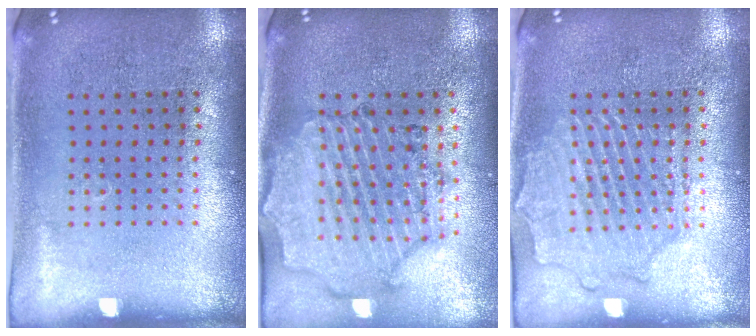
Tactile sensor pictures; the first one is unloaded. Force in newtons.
{"total": 1.6, "press": 1.6, "slide": 0.4}
{"total": 2.6, "press": 2.6, "slide": 0.2}